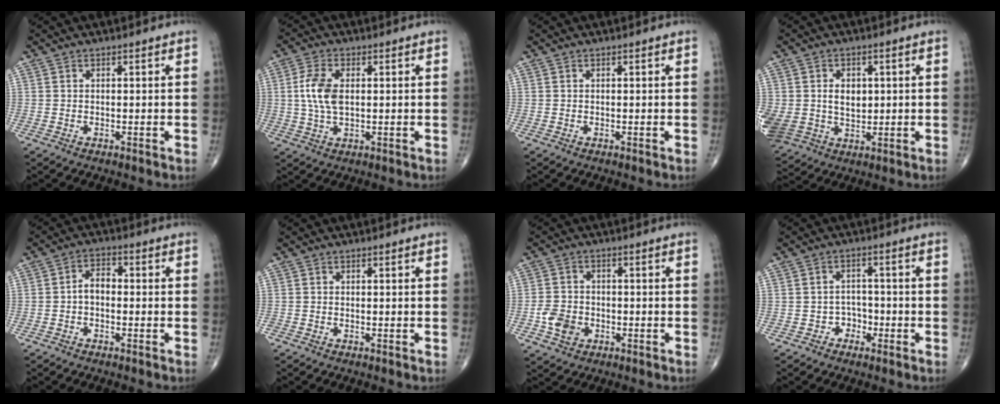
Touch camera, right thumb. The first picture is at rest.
{"total": 7.2, "force": [0.8, 3.8, 6.0], "torque": [-0.131, 0.001, 0.016]}
{"total": 0.0}
{"total": 13.7, "force": [1.3, 10.8, 8.3], "torque": [-0.177, 0.001, 0.049]}
{"total": 3.9, "force": [-0.7, 2.4, 2.9], "torque": [-0.042, 0.021, -0.022]}
{"total": 0.0}
{"total": 5.6, "force": [-1.9, 4.5, 2.9], "torque": [-0.042, 0.012, -0.033]}
{"total": 3.5, "force": [-1.6, 3.0, 0.8], "torque": [0.015, 0.021, -0.032]}